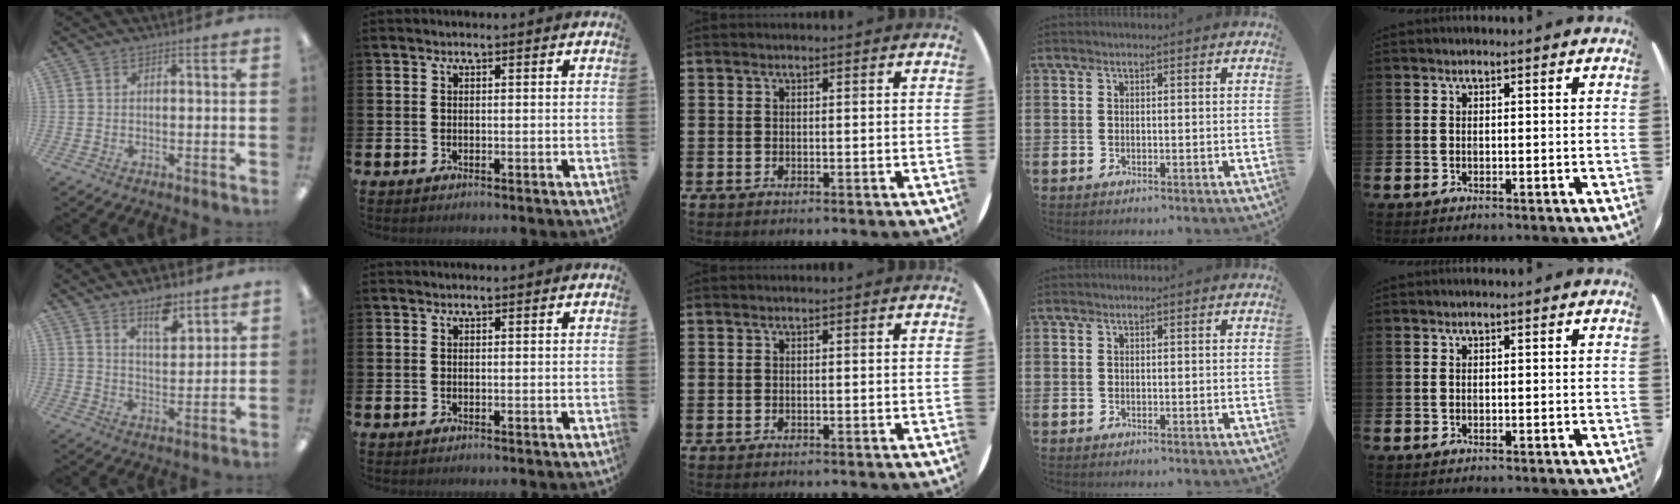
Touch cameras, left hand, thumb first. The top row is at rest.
{"thumb": {"total": 8.8, "force": [6.6, 3.7, 4.6], "torque": [-0.058, -0.039, 0.111]}}